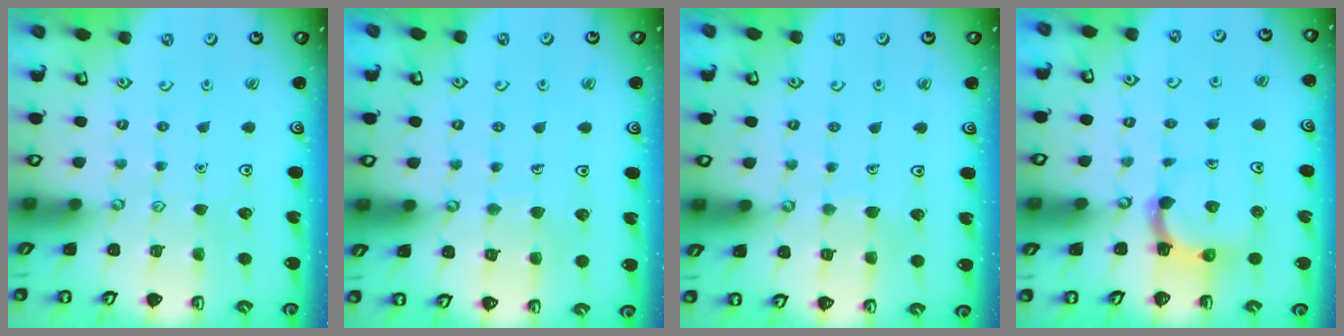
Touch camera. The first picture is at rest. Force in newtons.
{"total": 6.6, "press": 6.6, "slide": 0.5}
{"total": 4.4, "press": 4.4, "slide": 0.3}
{"total": 4.6, "press": 4.6, "slide": 0.8}